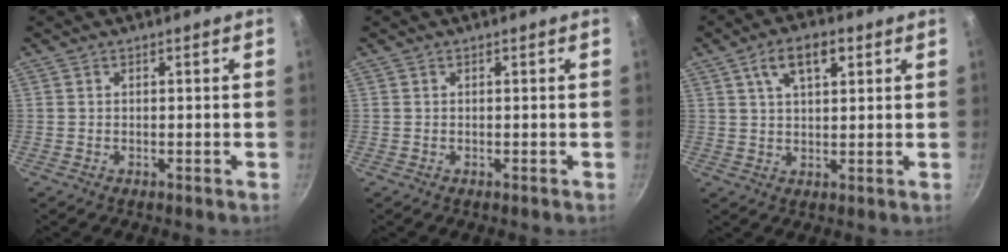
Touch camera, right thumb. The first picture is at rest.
{"total": 0.0}
{"total": 7.6, "force": [3.4, 3.7, 5.8], "torque": [-0.084, 0.001, 0.056]}